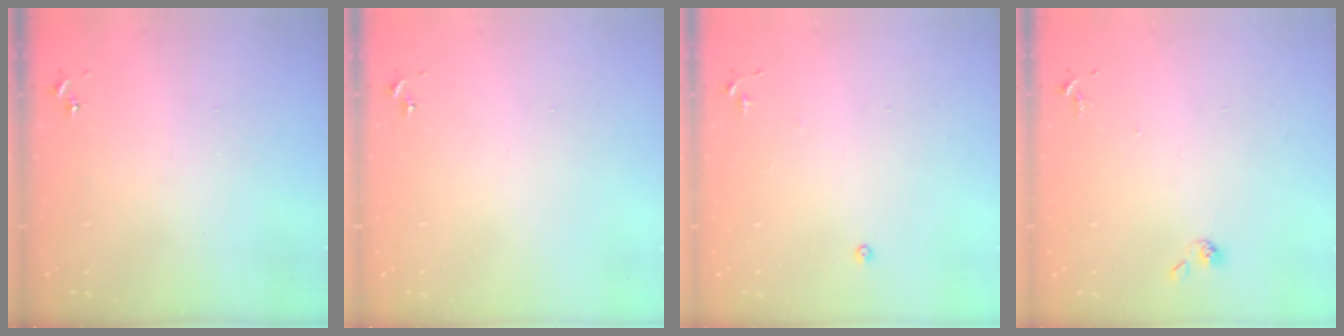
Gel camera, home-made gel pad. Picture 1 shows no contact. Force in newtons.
{"total": 0.0}
{"total": 5.5, "press": 5.5, "slide": 0.5}
{"total": 5.5, "press": 5.4, "slide": 0.9}